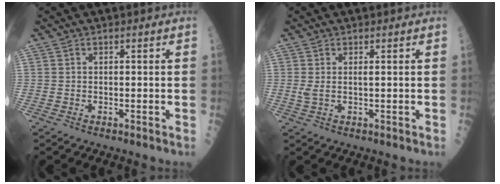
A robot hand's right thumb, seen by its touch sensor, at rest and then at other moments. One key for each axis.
{"total": 1.9, "fx": 0.4, "fy": 0.5, "fz": 1.8, "tx": -0.046, "ty": 0.005, "tz": 0.014}